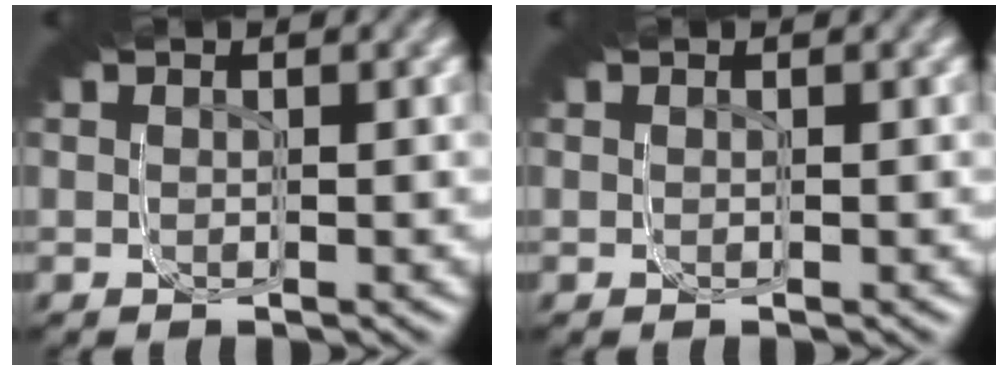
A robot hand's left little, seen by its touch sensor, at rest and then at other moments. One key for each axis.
{"total": 0.0}